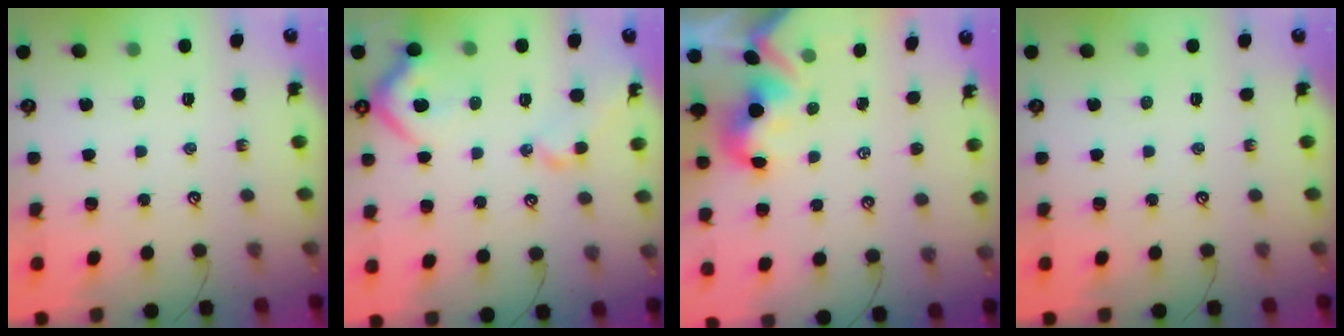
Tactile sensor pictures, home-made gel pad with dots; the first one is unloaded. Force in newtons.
{"total": 9.7, "press": 9.5, "slide": 1.7}
{"total": 2.2, "press": 2.1, "slide": 0.5}
{"total": 0.0}